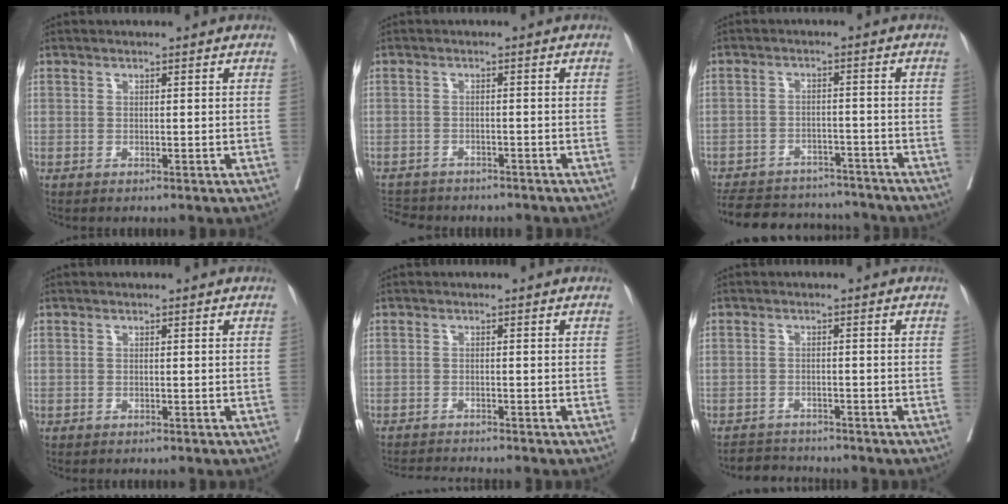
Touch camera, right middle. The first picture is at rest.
{"total": 8.0, "force": [-6.9, 3.2, 2.5], "torque": [-0.057, 0.001, -0.092]}
{"total": 15.8, "force": [-14.2, 5.4, 4.5], "torque": [-0.100, 0.009, -0.191]}
{"total": 0.0}
{"total": 4.2, "force": [-4.1, -0.5, 0.8], "torque": [-0.010, -0.016, -0.065]}
{"total": 3.2, "force": [-3.2, 0.4, -0.4], "torque": [0.009, -0.008, -0.054]}